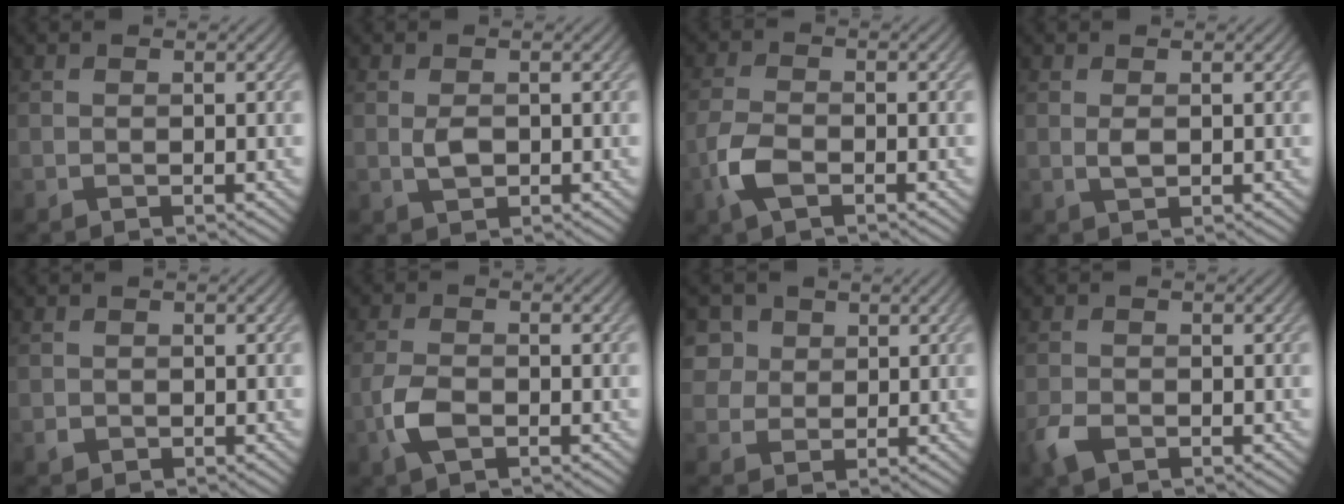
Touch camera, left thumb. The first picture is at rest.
{"total": 1.7, "force": [0.0, 1.0, 1.4], "torque": [-0.032, -0.001, 0.002]}
{"total": 4.4, "force": [-2.1, 1.9, 3.3], "torque": [-0.085, -0.001, -0.052]}
{"total": 1.2, "force": [0.3, 0.4, 1.1], "torque": [-0.025, 0.000, 0.006]}
{"total": 0.8, "force": [-0.3, 0.7, 0.2], "torque": [-0.003, -0.005, -0.007]}
{"total": 4.0, "force": [-1.7, 1.8, 3.1], "torque": [-0.077, -0.001, -0.042]}
{"total": 3.9, "force": [1.8, 3.2, 1.2], "torque": [-0.050, -0.004, 0.042]}
{"total": 2.8, "force": [-1.6, 1.4, 1.7], "torque": [-0.043, -0.006, -0.037]}